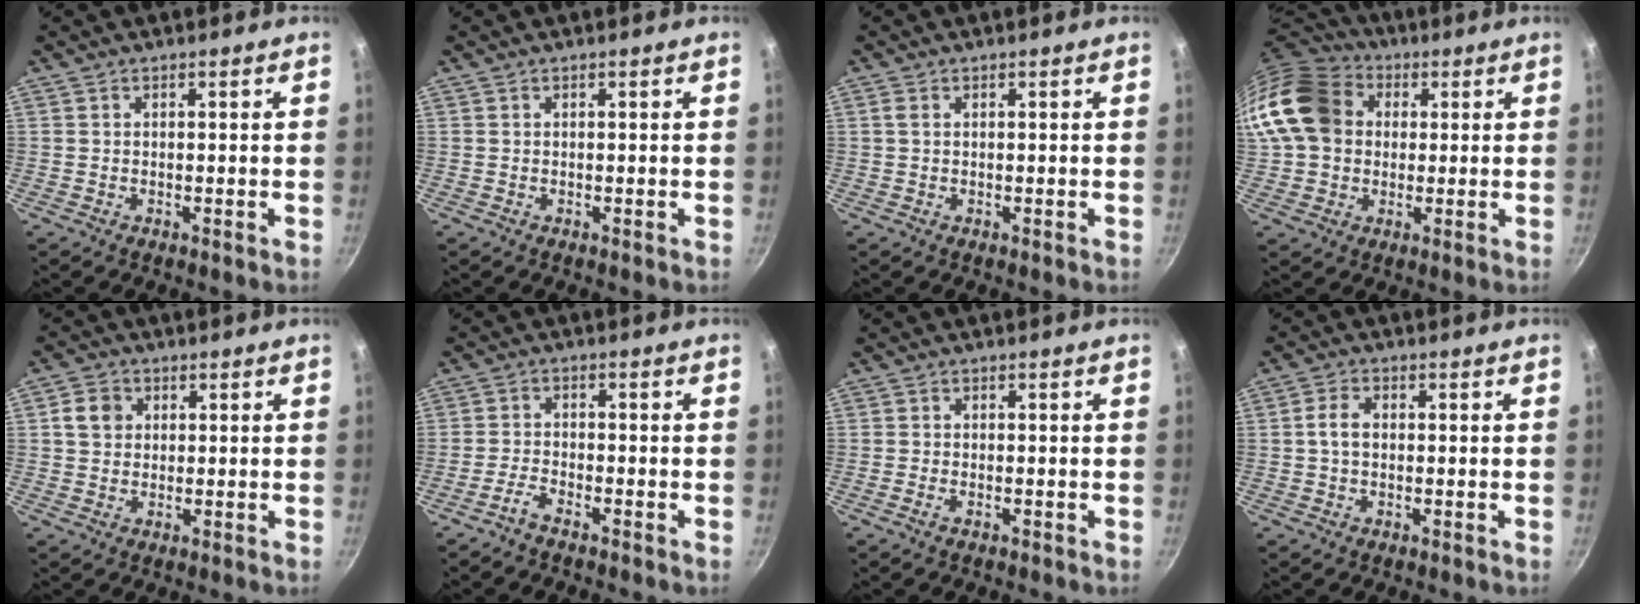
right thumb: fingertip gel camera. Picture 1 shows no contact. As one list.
[{"total": 0.0}, {"total": 1.0, "force": [0.3, 0.6, 0.8], "torque": [-0.016, 0.002, 0.005]}, {"total": 17.4, "force": [2.4, 14.1, 9.9], "torque": [-0.183, 0.034, 0.031]}, {"total": 4.5, "force": [1.0, 3.9, 2.1], "torque": [-0.019, 0.005, 0.013]}, {"total": 3.0, "force": [-2.4, 0.9, 1.4], "torque": [-0.036, 0.021, -0.055]}, {"total": 1.4, "force": [-0.8, 0.7, 0.9], "torque": [-0.026, 0.005, -0.019]}, {"total": 3.6, "force": [0.0, 2.5, 2.7], "torque": [-0.050, 0.011, -0.004]}]